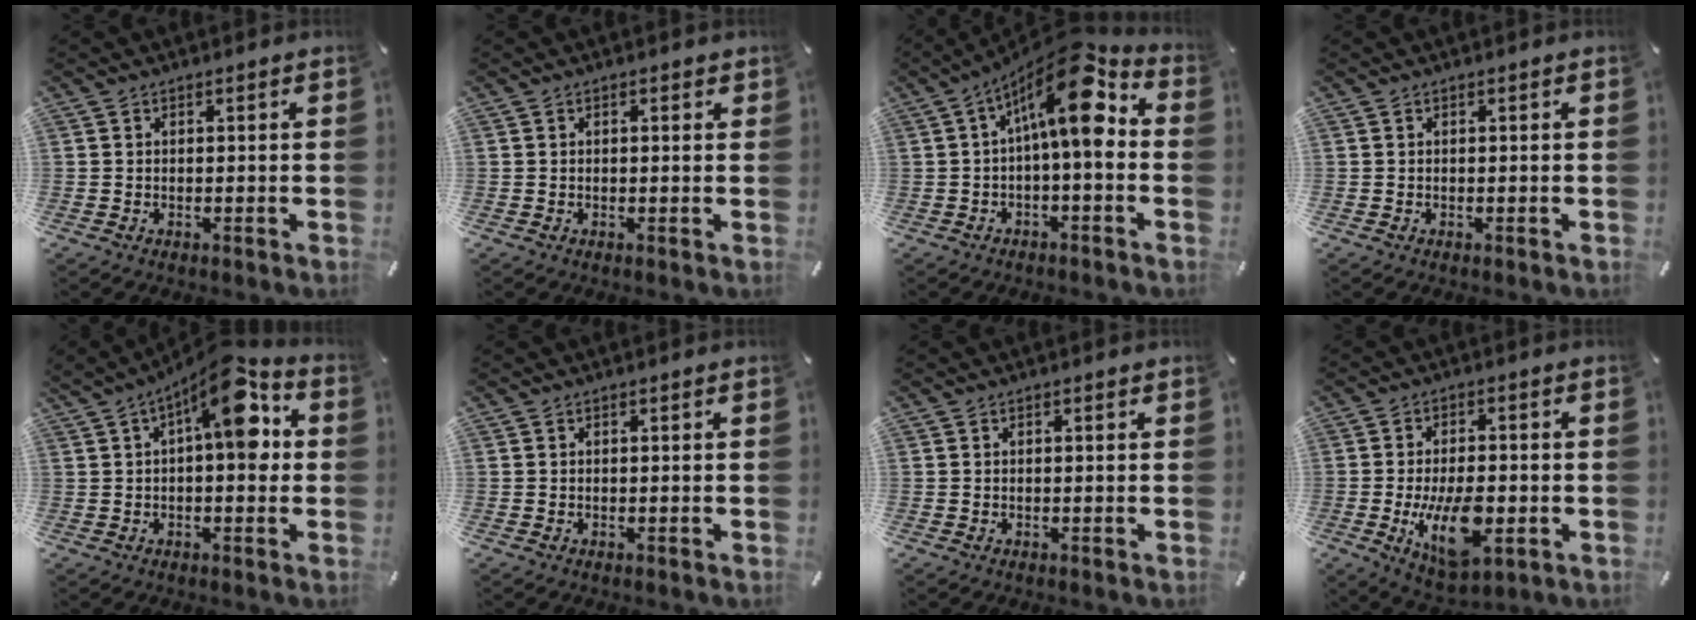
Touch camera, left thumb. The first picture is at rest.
{"total": 0.6, "force": [0.1, 0.4, 0.4], "torque": [-0.002, 0.000, 0.000]}
{"total": 14.9, "force": [4.6, 5.3, 13.1], "torque": [-0.212, -0.029, 0.071]}
{"total": 0.0}
{"total": 13.4, "force": [4.2, 5.5, 11.5], "torque": [-0.150, -0.032, 0.064]}
{"total": 0.0}
{"total": 0.0}
{"total": 13.6, "force": [-3.4, 7.0, 11.1], "torque": [-0.198, -0.008, -0.057]}